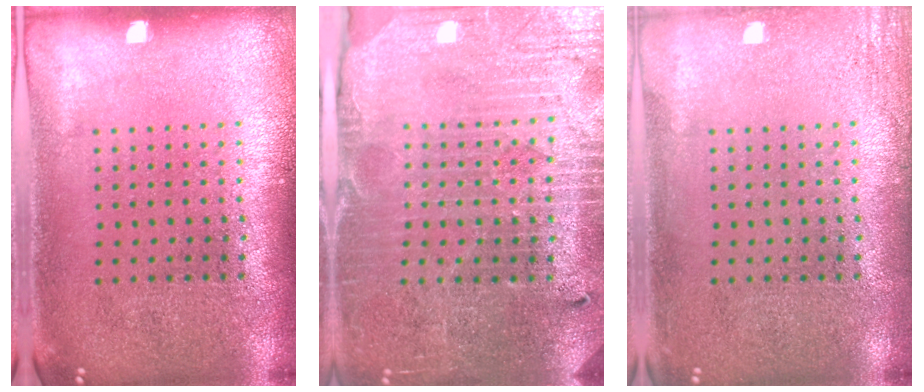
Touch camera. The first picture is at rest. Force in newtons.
{"total": 3.8, "press": 3.7, "slide": 0.9}
{"total": 1.8, "press": 1.8, "slide": 0.2}